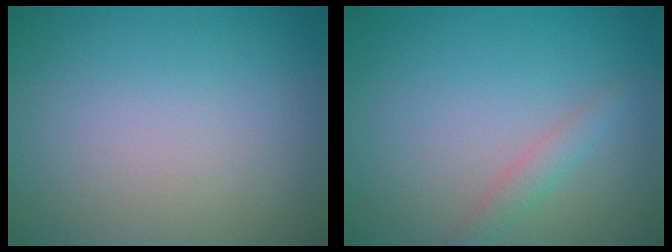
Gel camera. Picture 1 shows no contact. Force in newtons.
{"total": 1.5, "press": 1.5, "slide": 0.1}